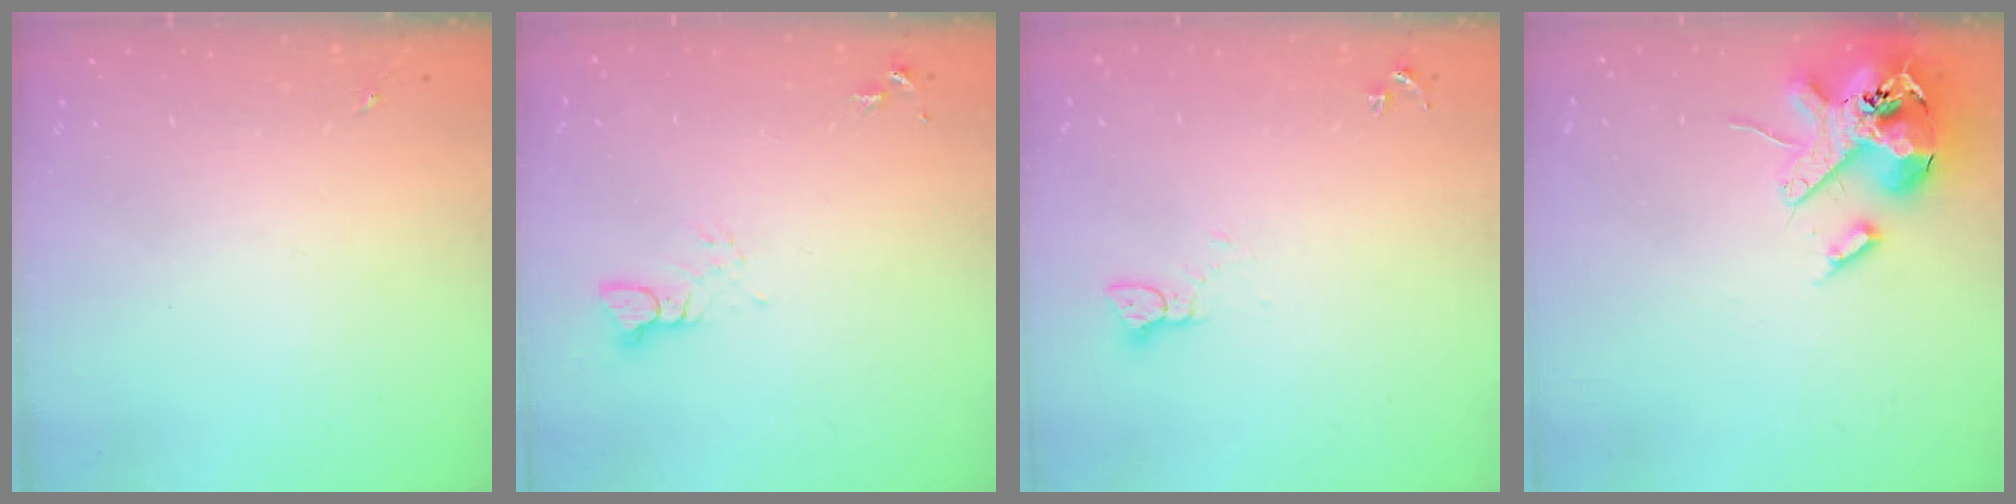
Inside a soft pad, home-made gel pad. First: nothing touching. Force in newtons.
{"total": 3.1, "press": 3.1, "slide": 0.4}
{"total": 2.1, "press": 2.1, "slide": 0.2}
{"total": 16.3, "press": 16.1, "slide": 2.7}